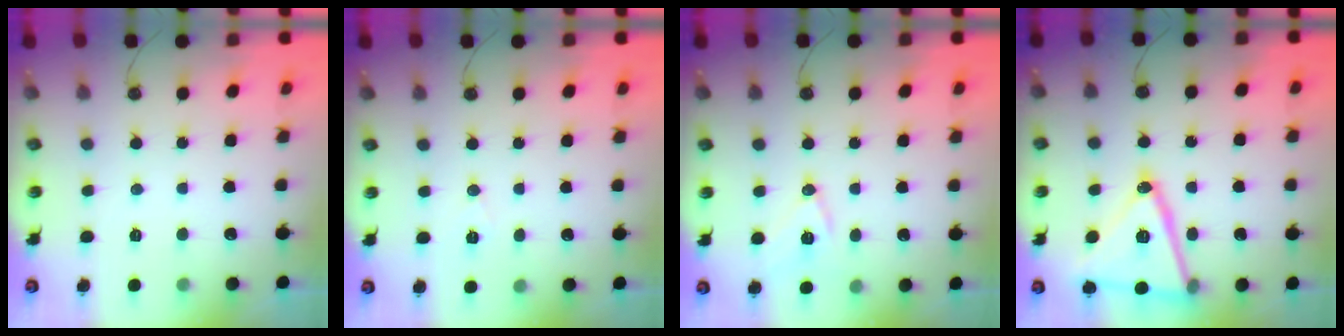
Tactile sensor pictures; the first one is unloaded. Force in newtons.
{"total": 5.9, "press": 3.7, "slide": 4.5}
{"total": 10.4, "press": 9.9, "slide": 3.3}
{"total": 21.0, "press": 20.8, "slide": 3.4}